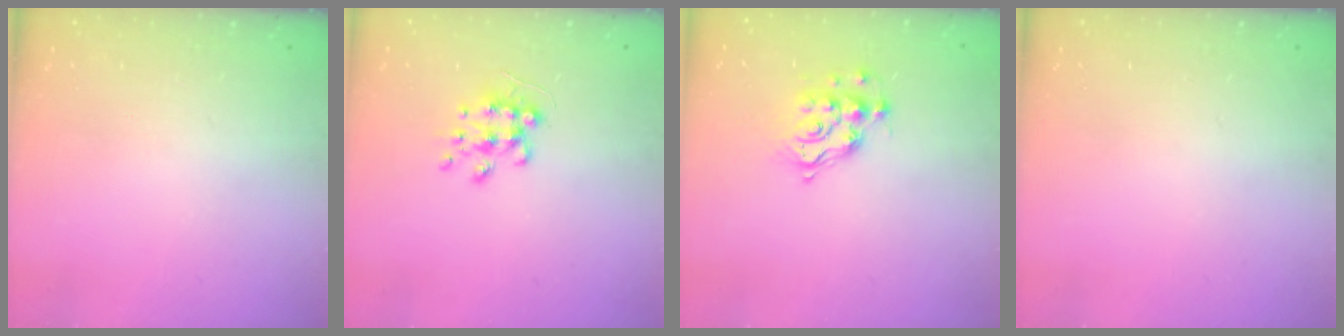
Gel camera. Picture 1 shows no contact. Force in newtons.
{"total": 8.4, "press": 8.3, "slide": 0.6}
{"total": 10.9, "press": 10.9, "slide": 0.8}
{"total": 0.0}